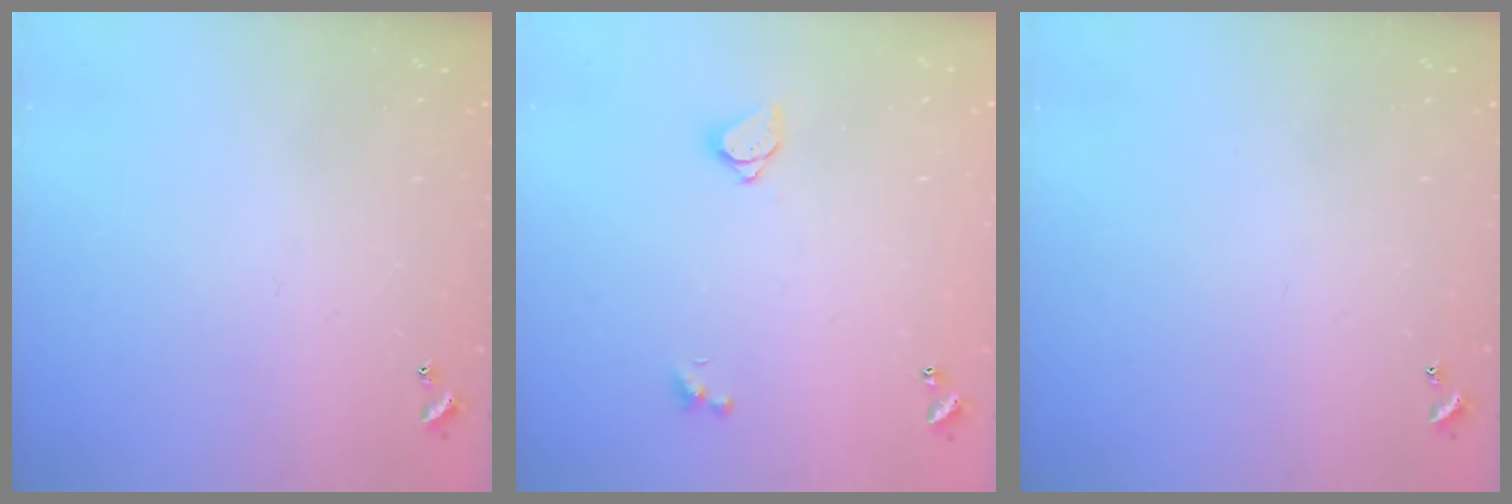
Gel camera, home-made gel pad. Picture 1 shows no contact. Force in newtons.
{"total": 1.6, "press": 1.5, "slide": 0.4}
{"total": 0.0}